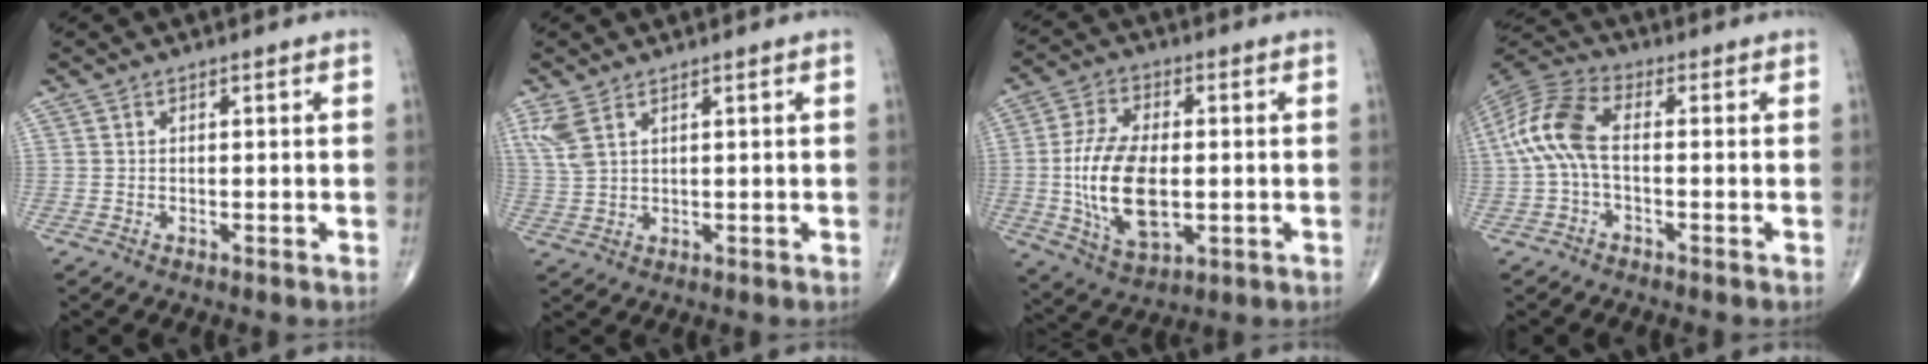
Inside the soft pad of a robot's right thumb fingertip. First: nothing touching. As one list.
[{"total": 4.7, "force": [2.6, 2.1, 3.3], "torque": [-0.085, 0.000, 0.065]}, {"total": 16.0, "force": [-1.3, 8.5, 13.5], "torque": [-0.259, -0.004, -0.016]}, {"total": 10.5, "force": [-0.5, 5.2, 9.1], "torque": [-0.204, 0.031, -0.018]}]